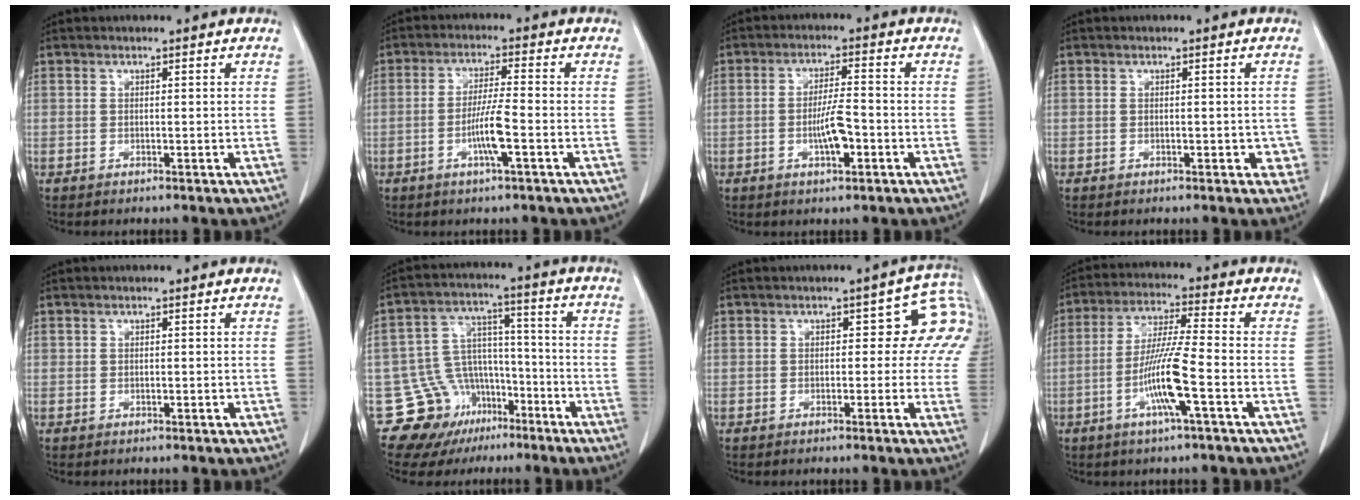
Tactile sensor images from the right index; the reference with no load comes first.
{"total": 5.8, "force": [-2.0, -0.1, 5.4], "torque": [-0.106, -0.002, -0.038]}
{"total": 5.5, "force": [-1.8, 1.0, 5.1], "torque": [-0.096, 0.002, -0.030]}
{"total": 2.5, "force": [-0.7, 1.3, 2.0], "torque": [-0.013, 0.005, -0.008]}
{"total": 0.0}
{"total": 13.5, "force": [-7.8, 10.7, 2.6], "torque": [-0.048, 0.071, -0.112]}
{"total": 6.6, "force": [1.2, 3.6, 5.4], "torque": [-0.047, 0.032, 0.006]}
{"total": 9.7, "force": [-3.4, -0.3, 9.1], "torque": [-0.180, -0.006, -0.068]}